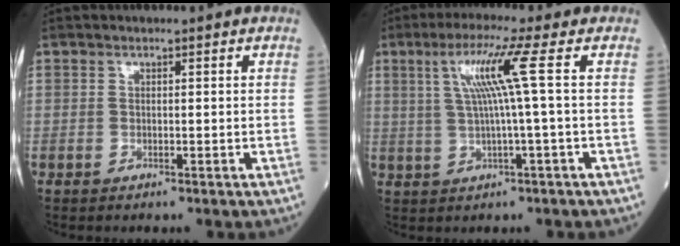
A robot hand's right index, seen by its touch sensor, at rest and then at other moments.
{"total": 7.1, "force": [1.6, -1.6, 6.8], "torque": [-0.130, 0.014, 0.039]}